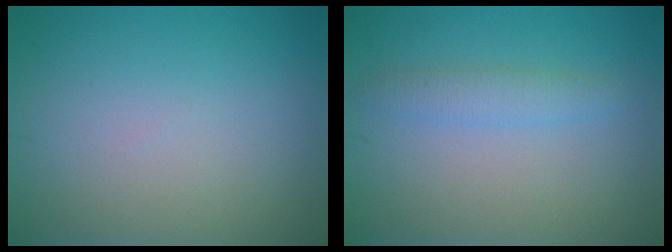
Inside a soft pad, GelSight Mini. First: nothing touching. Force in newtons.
{"total": 1.9, "press": 1.9, "slide": 0.1}